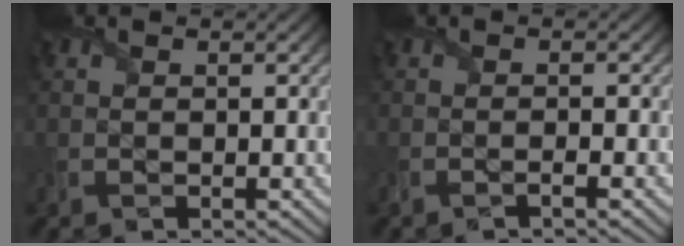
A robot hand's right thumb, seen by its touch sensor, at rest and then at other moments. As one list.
[{"total": 0.9, "force": [-0.7, -0.1, 0.7], "torque": [-0.013, 0.001, -0.016]}]